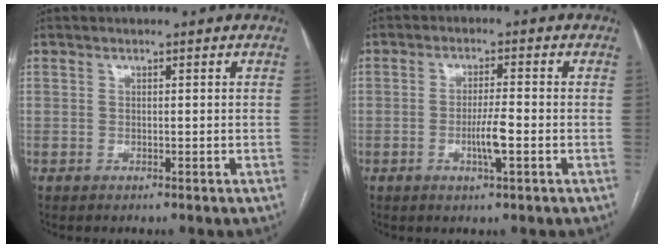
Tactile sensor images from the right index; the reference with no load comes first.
{"total": 4.2, "force": [-1.4, 0.2, 4.0], "torque": [-0.076, -0.005, -0.025]}